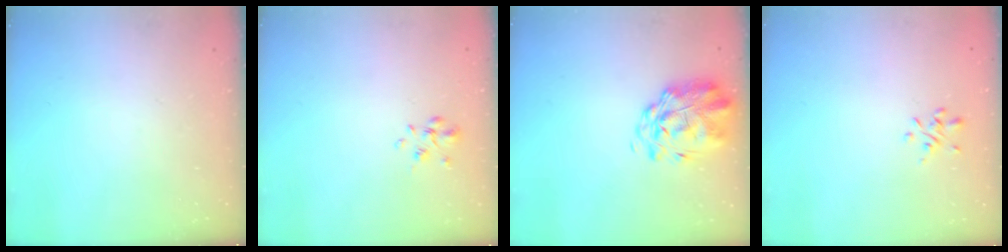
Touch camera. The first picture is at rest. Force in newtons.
{"total": 2.5, "press": 2.4, "slide": 0.9}
{"total": 3.1, "press": 2.6, "slide": 1.7}
{"total": 1.0, "press": 0.8, "slide": 0.5}